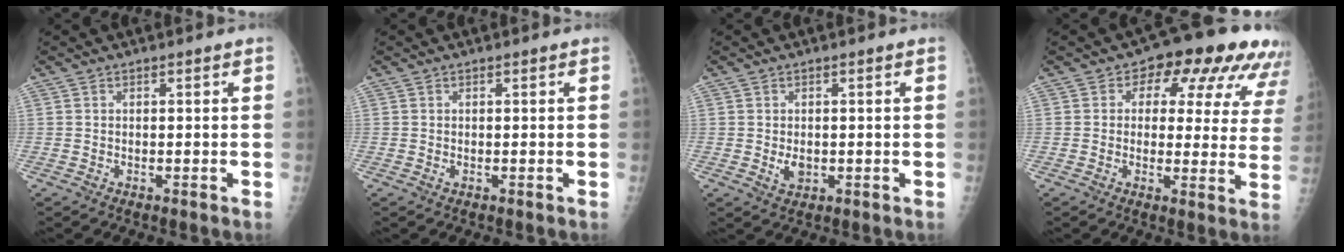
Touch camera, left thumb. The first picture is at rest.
{"total": 0.7, "force": [0.2, 0.3, 0.6], "torque": [-0.012, 0.005, 0.006]}
{"total": 2.6, "force": [-0.1, 1.8, 1.9], "torque": [-0.024, -0.004, 0.003]}
{"total": 15.5, "force": [8.1, 8.5, 10.1], "torque": [-0.074, -0.014, 0.080]}